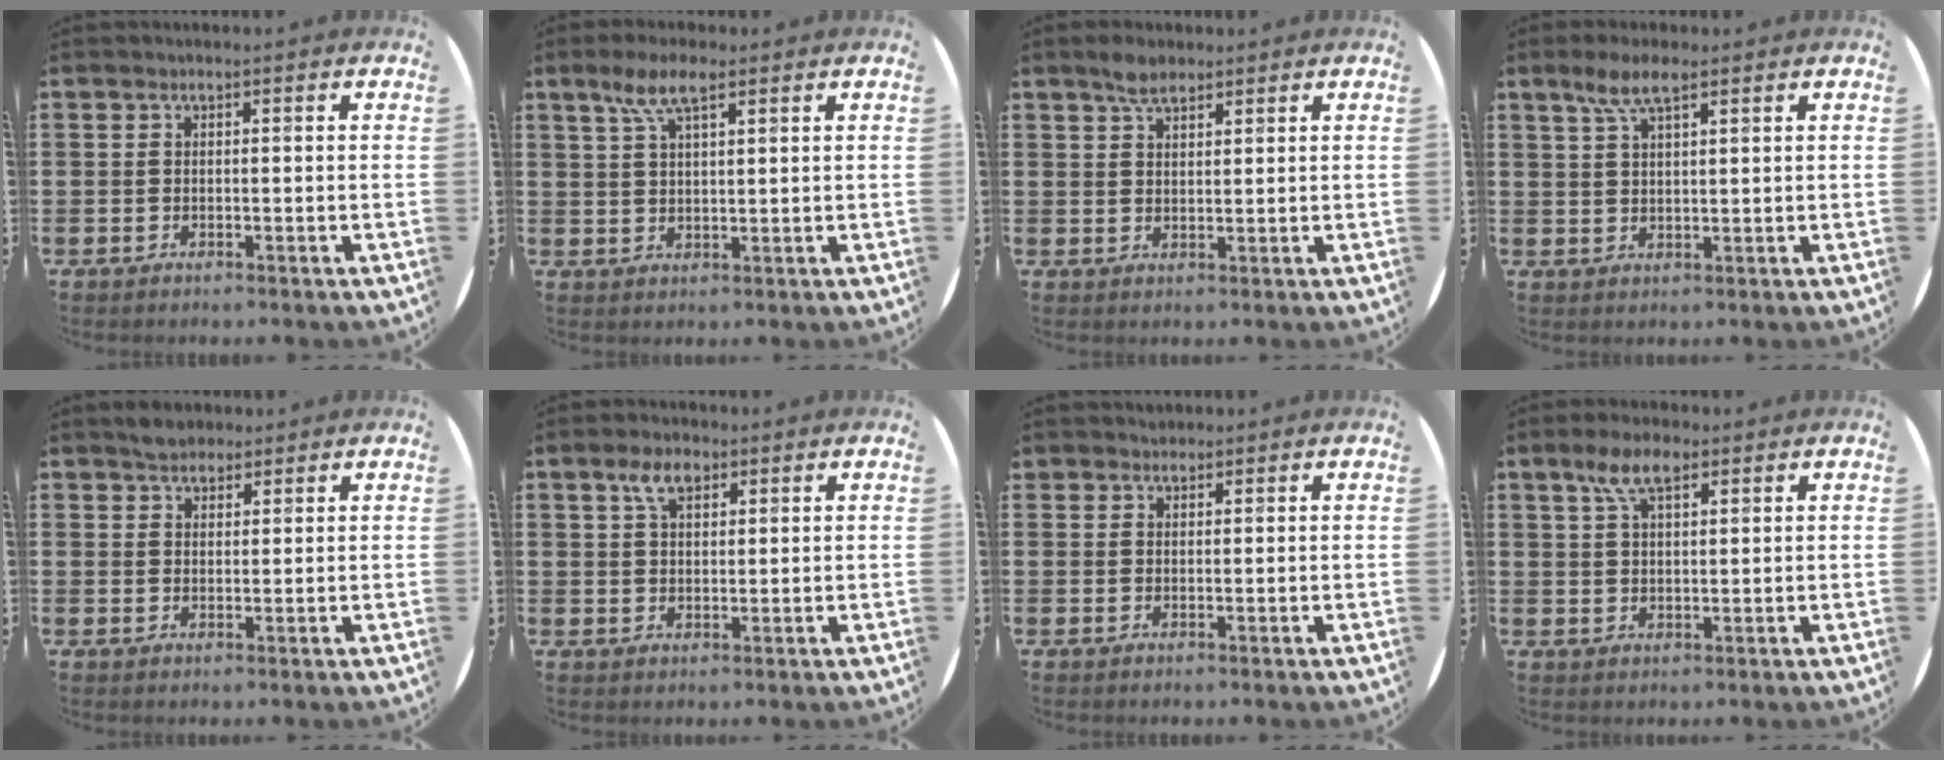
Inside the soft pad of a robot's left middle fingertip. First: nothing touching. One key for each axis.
{"total": 5.8, "fx": 3.5, "fy": 1.9, "fz": 4.2, "tx": -0.091, "ty": 0.010, "tz": 0.061}
{"total": 3.1, "fx": 2.5, "fy": 1.2, "fz": 1.4, "tx": -0.022, "ty": 0.002, "tz": 0.044}
{"total": 5.2, "fx": 3.3, "fy": 1.4, "fz": 3.8, "tx": -0.081, "ty": 0.009, "tz": 0.057}
{"total": 2.6, "fx": 2.3, "fy": 1.0, "fz": 0.0, "tx": 0.003, "ty": 0.001, "tz": 0.045}
{"total": 4.2, "fx": 2.7, "fy": 2.2, "fz": 2.4, "tx": -0.047, "ty": 0.007, "tz": 0.046}
{"total": 1.2, "fx": 1.1, "fy": 0.4, "fz": -0.2, "tx": 0.003, "ty": 0.003, "tz": 0.022}
{"total": 5.8, "fx": 3.5, "fy": 2.2, "fz": 4.0, "tx": -0.079, "ty": 0.007, "tz": 0.060}